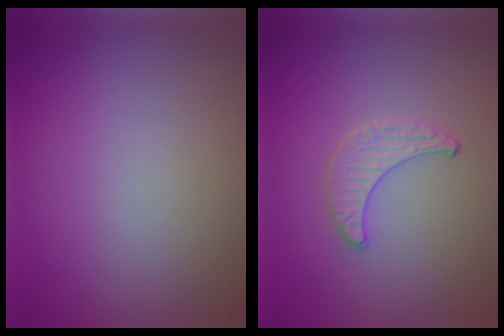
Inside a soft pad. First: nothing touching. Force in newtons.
{"total": 1.3, "press": 1.3, "slide": 0.2}